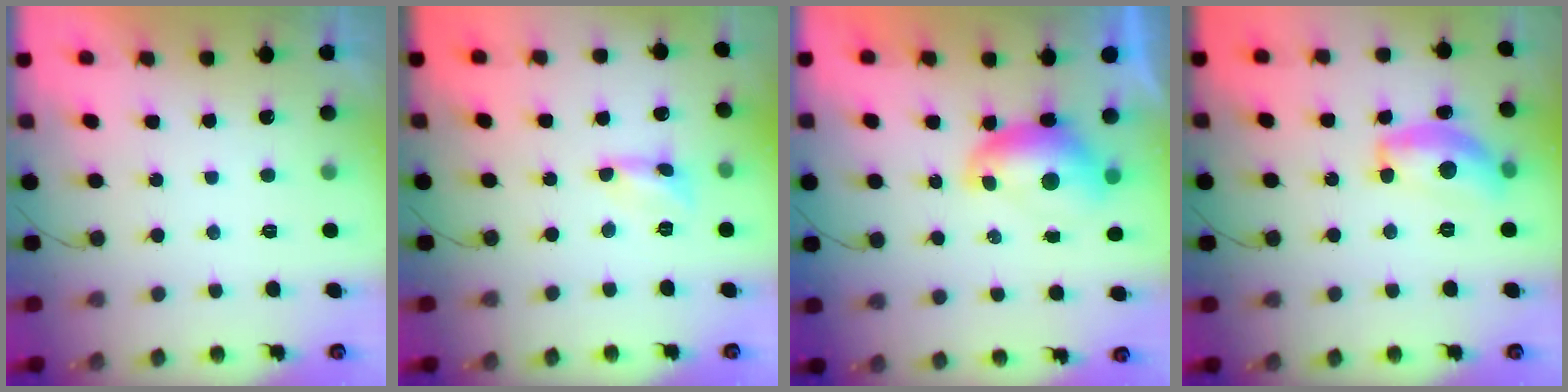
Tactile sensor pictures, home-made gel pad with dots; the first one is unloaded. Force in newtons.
{"total": 1.6, "press": 1.6, "slide": 0.1}
{"total": 8.2, "press": 8.1, "slide": 1.0}
{"total": 14.0, "press": 14.0, "slide": 0.7}